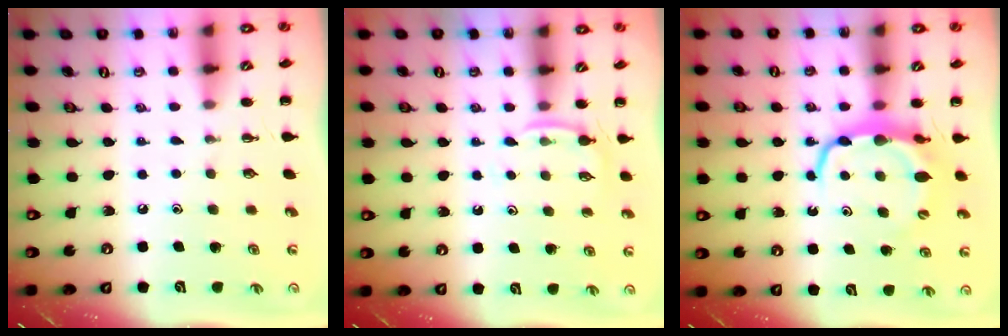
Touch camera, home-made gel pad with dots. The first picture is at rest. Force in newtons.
{"total": 4.6, "press": 4.4, "slide": 1.3}
{"total": 7.4, "press": 7.3, "slide": 0.9}